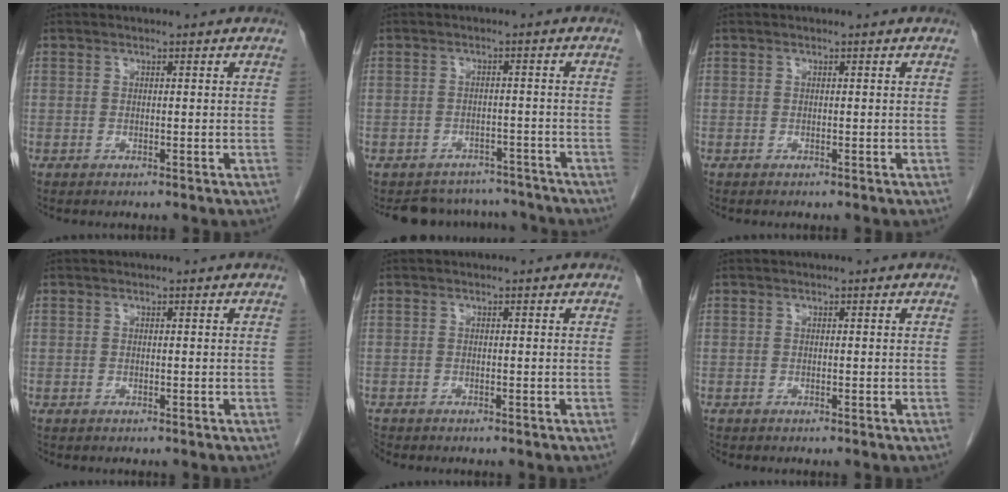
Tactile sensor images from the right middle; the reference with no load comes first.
{"total": 8.2, "force": [-7.6, 2.9, -0.1], "torque": [0.008, 0.019, -0.093]}
{"total": 0.0}
{"total": 0.0}
{"total": 1.4, "force": [-1.4, 0.4, 0.1], "torque": [-0.005, -0.005, -0.024]}
{"total": 0.6, "force": [-0.5, 0.1, 0.0], "torque": [-0.005, -0.003, -0.014]}